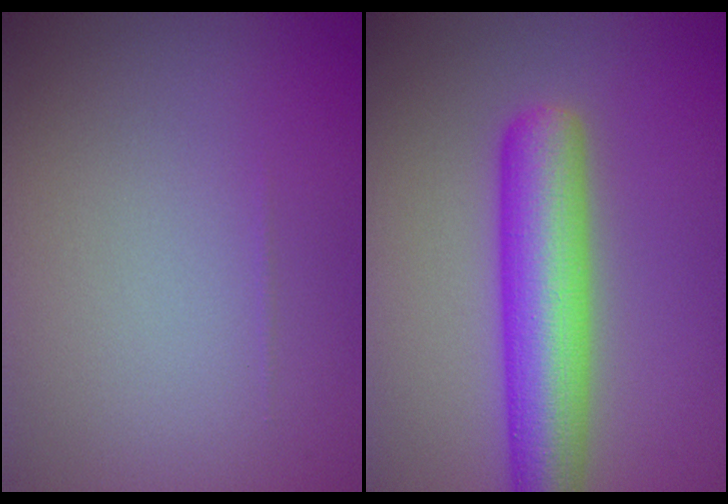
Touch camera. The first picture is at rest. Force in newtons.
{"total": 7.7, "press": 7.7, "slide": 0.2}